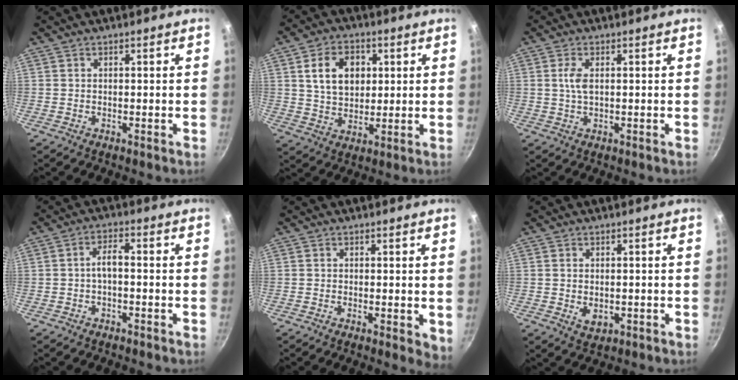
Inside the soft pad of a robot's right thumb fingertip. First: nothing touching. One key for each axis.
{"total": 10.6, "fx": 2.7, "fy": 7.6, "fz": 6.8, "tx": -0.092, "ty": -0.003, "tz": 0.047}
{"total": 3.0, "fx": 0.6, "fy": 1.3, "fz": 2.7, "tx": -0.059, "ty": 0.003, "tz": 0.011}
{"total": 3.3, "fx": -0.8, "fy": 1.3, "fz": 2.9, "tx": -0.057, "ty": 0.022, "tz": -0.018}
{"total": 3.5, "fx": -0.1, "fy": 1.4, "fz": 3.2, "tx": -0.039, "ty": -0.010, "tz": -0.002}
{"total": 3.3, "fx": -0.3, "fy": 2.3, "fz": 2.3, "tx": -0.039, "ty": -0.007, "tz": 0.002}